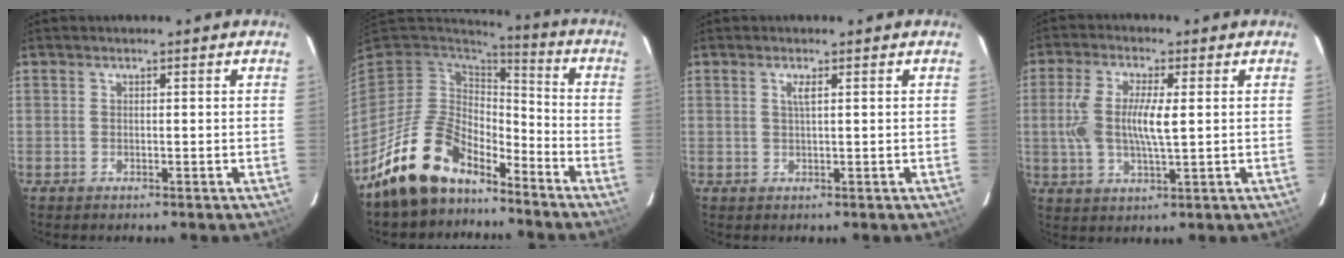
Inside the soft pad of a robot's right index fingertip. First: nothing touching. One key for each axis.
{"total": 14.8, "fx": -11.4, "fy": 7.0, "fz": 6.4, "tx": -0.146, "ty": 0.006, "tz": -0.199}
{"total": 1.3, "fx": 0.5, "fy": 0.0, "fz": 1.2, "tx": -0.024, "ty": 0.001, "tz": 0.009}
{"total": 8.9, "fx": 0.6, "fy": 2.6, "fz": 8.5, "tx": -0.172, "ty": 0.000, "tz": 0.012}